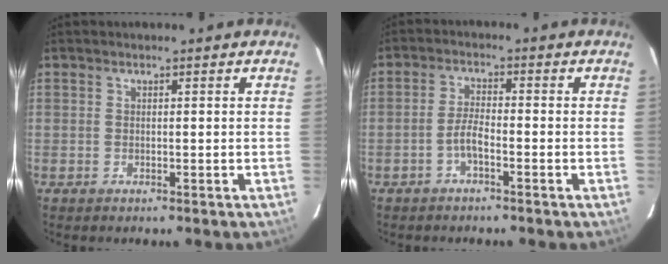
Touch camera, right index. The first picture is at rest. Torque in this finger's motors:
{"motor_torque": [0.65, -0.30, 0.33, 0.07]}